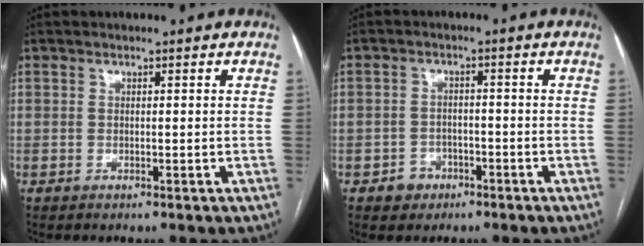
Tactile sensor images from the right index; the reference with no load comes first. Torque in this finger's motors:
{"motor_torque": [-0.19, 0.09, -0.62, -0.15]}